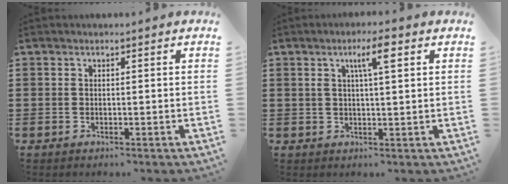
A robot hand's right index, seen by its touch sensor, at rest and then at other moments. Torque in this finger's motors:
{"motor_torque": [0.56, 0.07, 0.11, 0.06]}